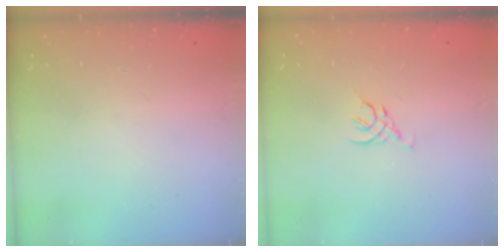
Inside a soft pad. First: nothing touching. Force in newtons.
{"total": 2.5, "press": 2.5, "slide": 0.7}